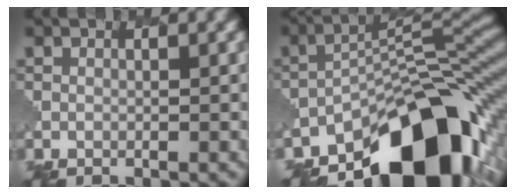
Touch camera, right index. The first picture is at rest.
{"total": 13.6, "force": [-9.0, 5.5, 8.5], "torque": [-0.099, 0.005, -0.154]}